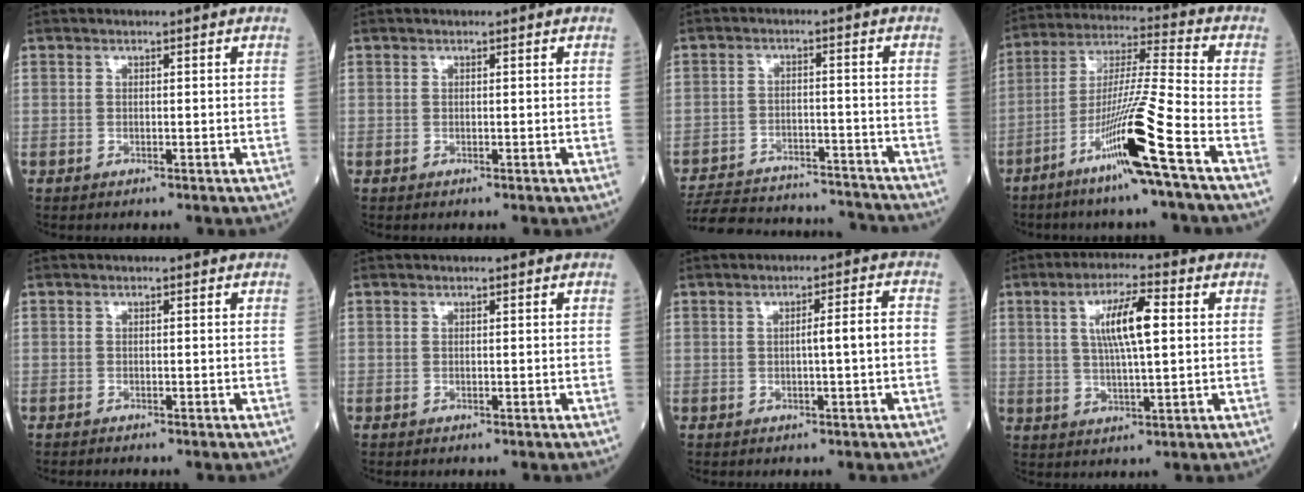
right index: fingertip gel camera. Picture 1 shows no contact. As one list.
[{"total": 0.0}, {"total": 18.9, "force": [-18.0, 3.4, 4.8], "torque": [-0.108, -0.001, -0.252]}, {"total": 14.2, "force": [-7.2, -1.9, 12.1], "torque": [-0.232, -0.020, -0.138]}, {"total": 0.7, "force": [-0.6, 0.0, 0.2], "torque": [-0.005, -0.001, -0.012]}, {"total": 0.0}, {"total": 3.8, "force": [-0.4, -0.2, 3.8], "torque": [-0.060, 0.008, -0.005]}, {"total": 8.4, "force": [1.9, 1.3, 8.1], "torque": [-0.147, 0.010, 0.035]}]